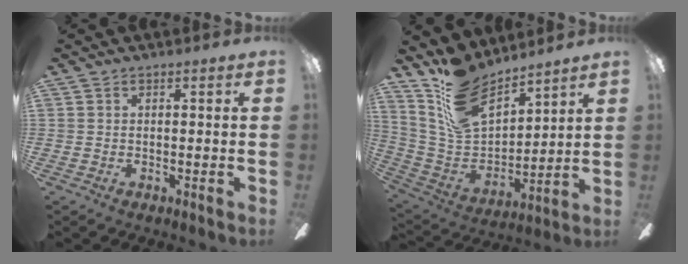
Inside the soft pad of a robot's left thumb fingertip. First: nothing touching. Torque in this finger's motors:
{"motor_torque": [0.30, 0.20, -0.11, -0.44, 0.12]}